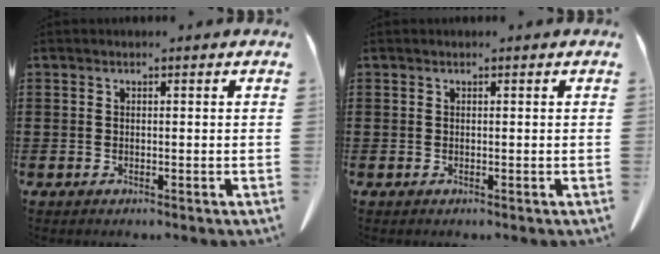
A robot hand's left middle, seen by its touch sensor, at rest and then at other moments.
{"total": 0.0}